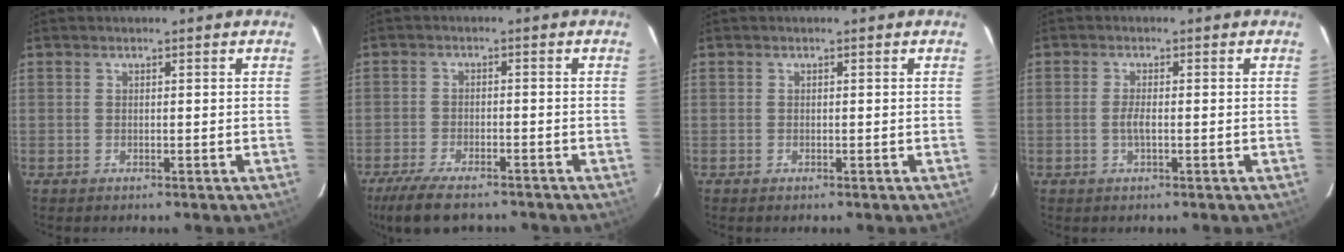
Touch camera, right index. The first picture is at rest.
{"total": 10.2, "force": [-8.2, 3.1, 5.3], "torque": [-0.127, -0.026, -0.141]}
{"total": 0.0}
{"total": 2.1, "force": [-0.5, 0.4, 2.0], "torque": [-0.042, -0.001, -0.010]}